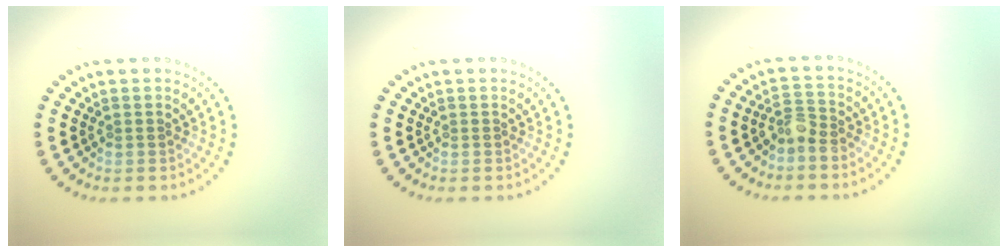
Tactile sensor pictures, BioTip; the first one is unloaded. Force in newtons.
{"total": 0.0}
{"total": 2.0, "press": 1.6, "slide": 1.1}